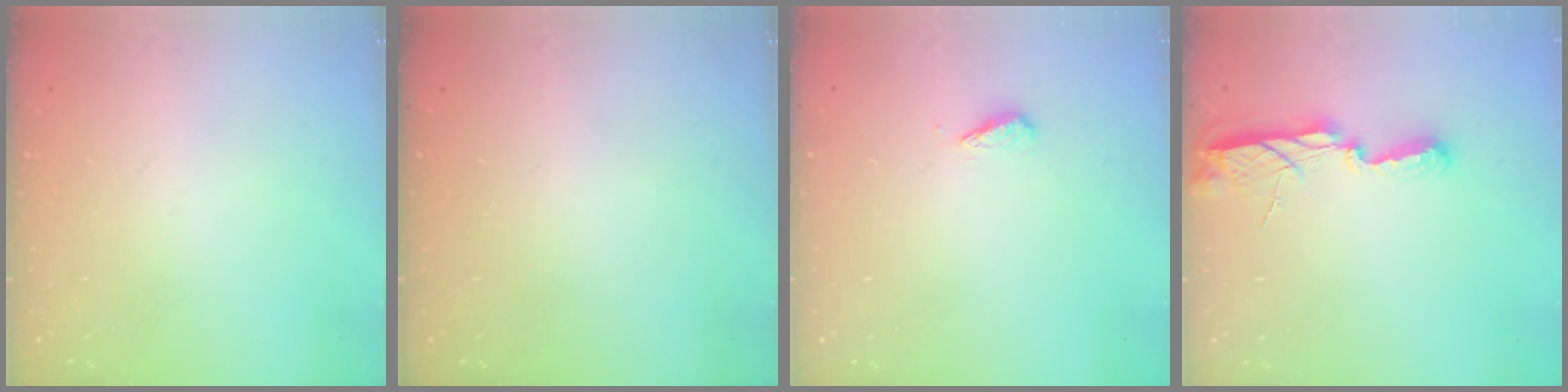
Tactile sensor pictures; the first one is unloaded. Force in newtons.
{"total": 0.0}
{"total": 2.7, "press": 2.7, "slide": 0.6}
{"total": 9.3, "press": 8.3, "slide": 4.1}